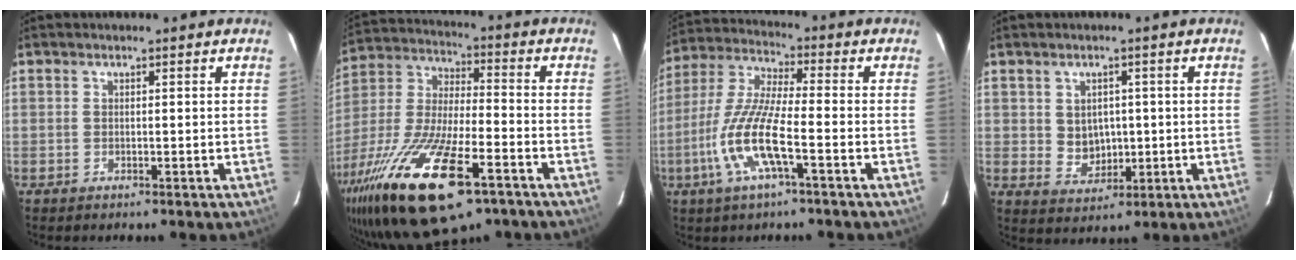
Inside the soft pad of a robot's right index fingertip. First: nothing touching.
{"total": 27.1, "force": [-15.4, 9.0, 20.4], "torque": [-0.418, -0.060, -0.270]}
{"total": 12.7, "force": [-4.7, 1.9, 11.6], "torque": [-0.248, -0.006, -0.095]}
{"total": 5.2, "force": [0.4, 4.6, 2.3], "torque": [-0.042, 0.003, 0.022]}